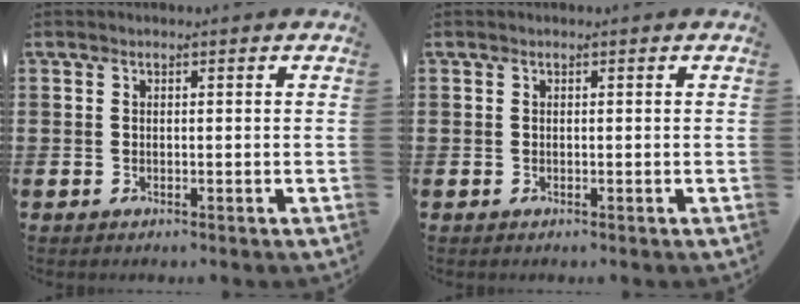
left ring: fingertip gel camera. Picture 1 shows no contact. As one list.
[{"total": 0.0}]